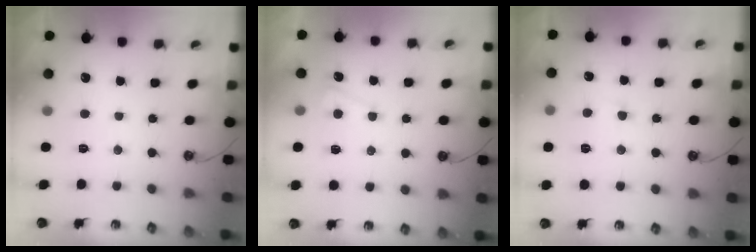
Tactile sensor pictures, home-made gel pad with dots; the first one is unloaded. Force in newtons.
{"total": 1.6, "press": 1.6, "slide": 0.5}
{"total": 3.1, "press": 3.1, "slide": 0.6}